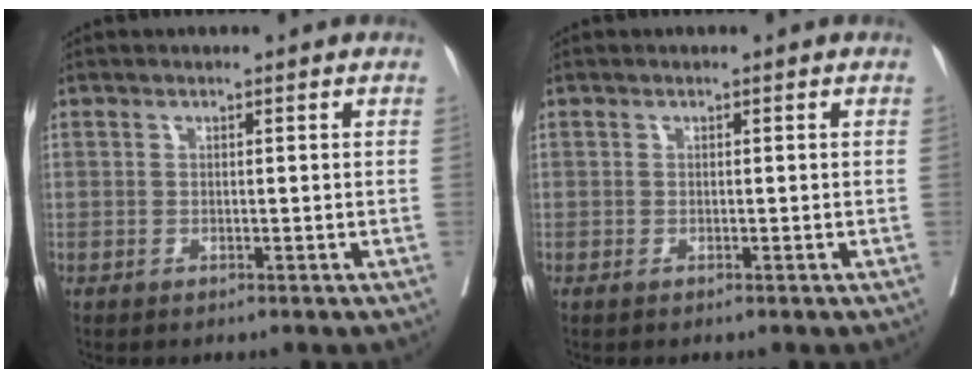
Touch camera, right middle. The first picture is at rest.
{"total": 0.0}